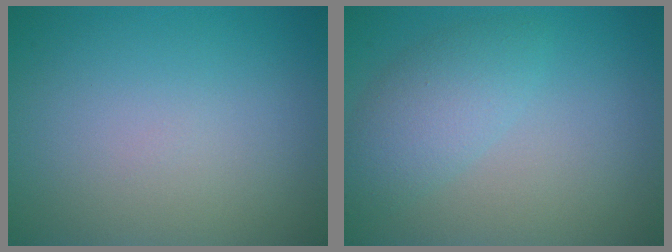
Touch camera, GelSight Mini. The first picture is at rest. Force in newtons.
{"total": 3.3, "press": 3.3, "slide": 0.1}